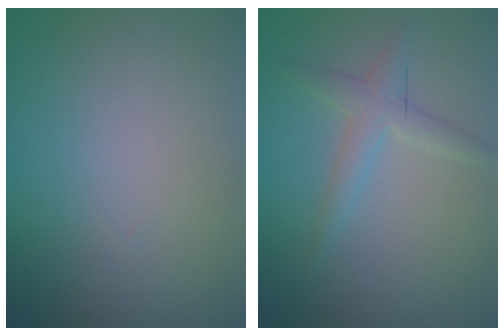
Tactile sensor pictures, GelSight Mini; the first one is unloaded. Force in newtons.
{"total": 2.1, "press": 2.1, "slide": 0.1}